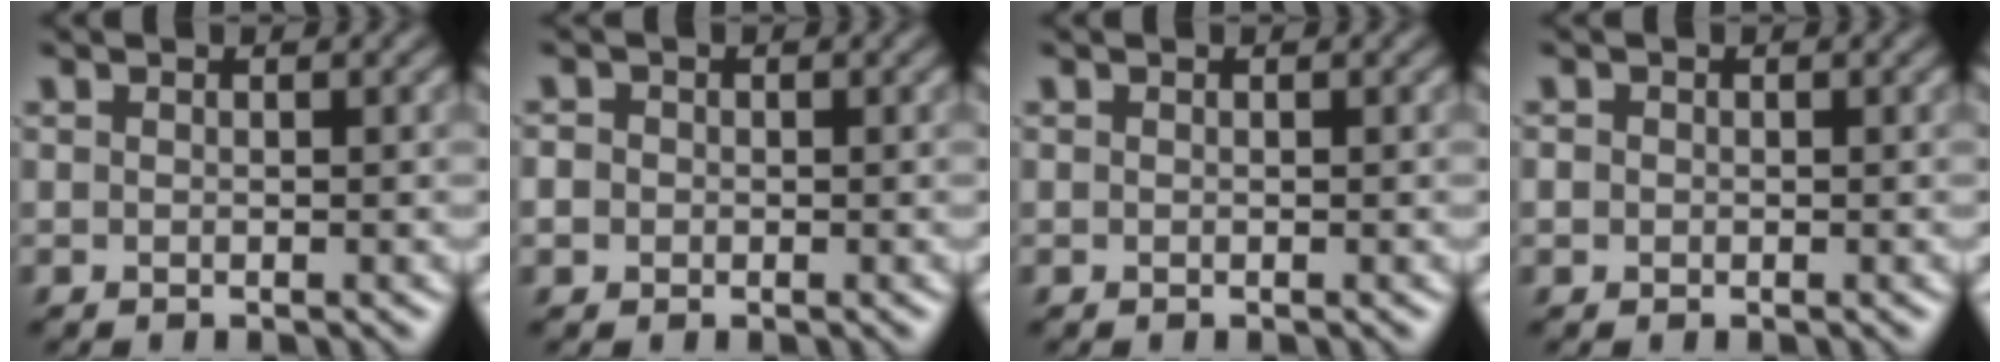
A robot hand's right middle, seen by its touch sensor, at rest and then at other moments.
{"total": 1.6, "force": [0.0, 1.5, 0.5], "torque": [-0.006, 0.002, -0.004]}
{"total": 0.0}
{"total": 0.7, "force": [0.0, 0.7, 0.2], "torque": [0.000, -0.002, -0.002]}